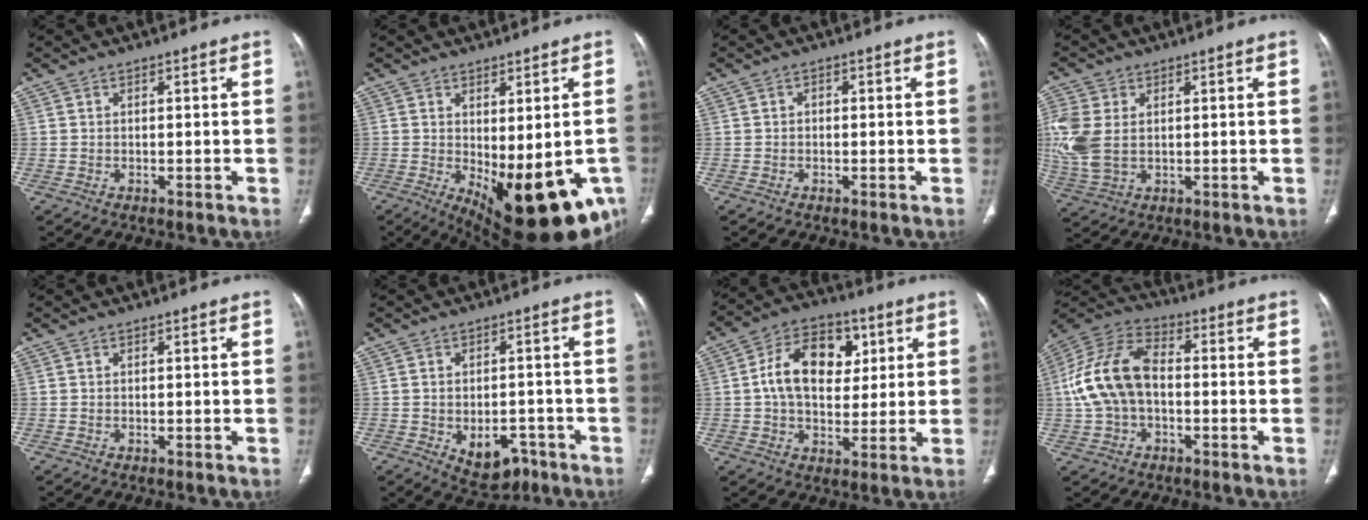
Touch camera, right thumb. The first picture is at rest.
{"total": 18.7, "force": [-5.9, 7.5, 16.1], "torque": [-0.185, -0.015, -0.059]}
{"total": 0.8, "force": [-0.1, 0.7, 0.5], "torque": [-0.003, 0.003, -0.006]}
{"total": 10.4, "force": [1.2, 7.0, 7.6], "torque": [-0.196, 0.001, 0.032]}
{"total": 0.0}
{"total": 7.8, "force": [-3.5, 5.2, 4.7], "torque": [-0.048, 0.023, -0.037]}
{"total": 14.4, "force": [3.1, 9.8, 10.1], "torque": [-0.135, 0.007, 0.043]}
{"total": 14.2, "force": [-0.7, 9.1, 10.9], "torque": [-0.222, 0.040, -0.019]}